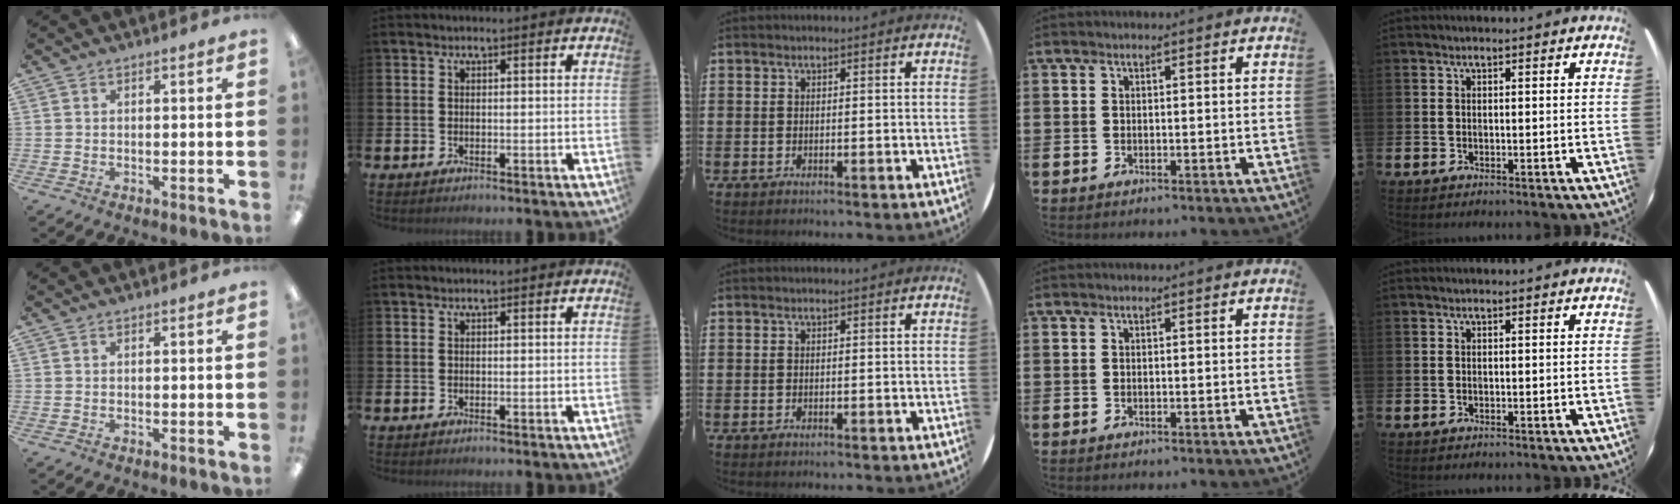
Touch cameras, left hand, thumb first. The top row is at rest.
{}